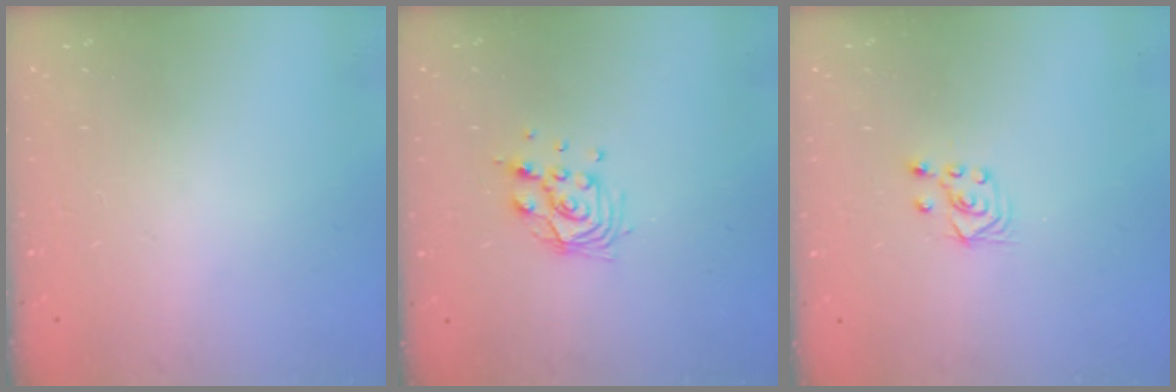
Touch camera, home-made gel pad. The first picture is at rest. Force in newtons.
{"total": 11.0, "press": 10.6, "slide": 2.9}
{"total": 2.6, "press": 2.5, "slide": 1.0}